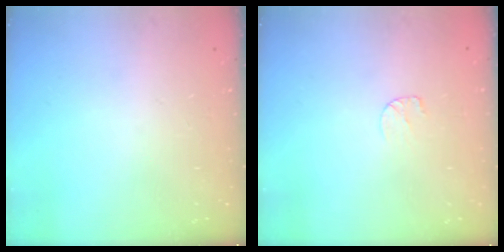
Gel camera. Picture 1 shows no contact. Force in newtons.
{"total": 3.5, "press": 3.5, "slide": 0.3}